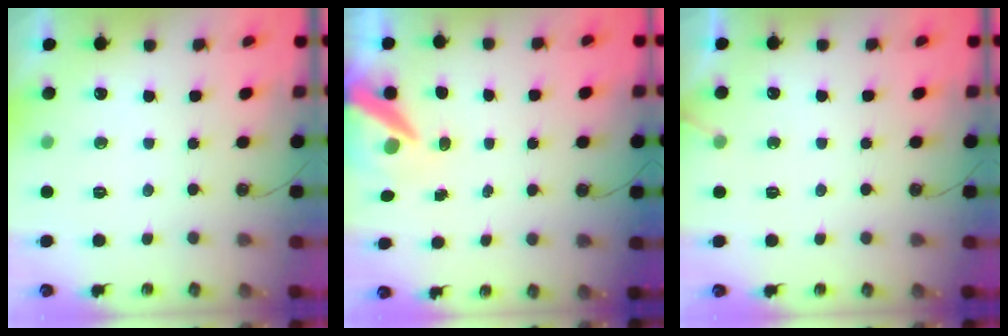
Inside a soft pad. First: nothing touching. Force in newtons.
{"total": 9.0, "press": 9.0, "slide": 0.8}
{"total": 1.7, "press": 1.7, "slide": 0.1}